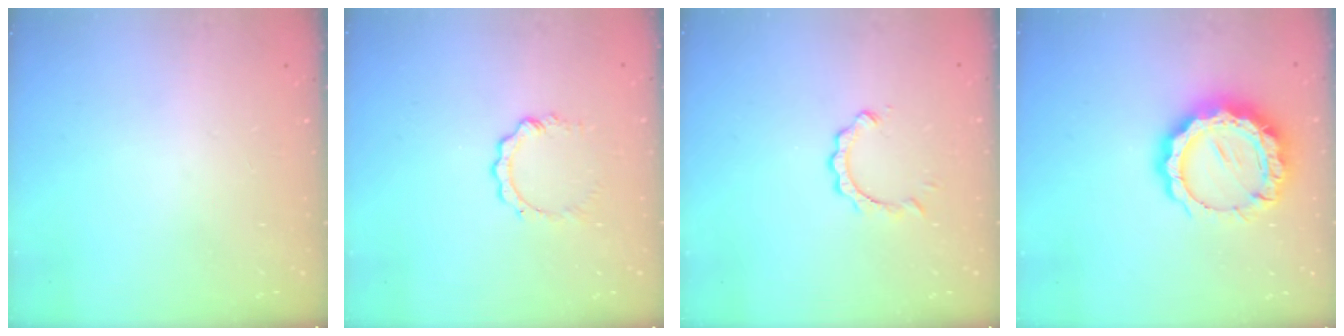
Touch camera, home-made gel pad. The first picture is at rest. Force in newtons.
{"total": 3.8, "press": 3.8, "slide": 0.5}
{"total": 2.0, "press": 2.0, "slide": 0.2}
{"total": 17.8, "press": 17.7, "slide": 1.4}